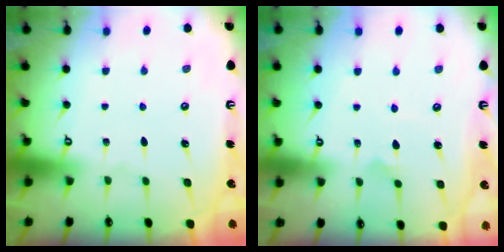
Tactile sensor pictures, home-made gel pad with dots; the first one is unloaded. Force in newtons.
{"total": 6.0, "press": 5.9, "slide": 0.6}